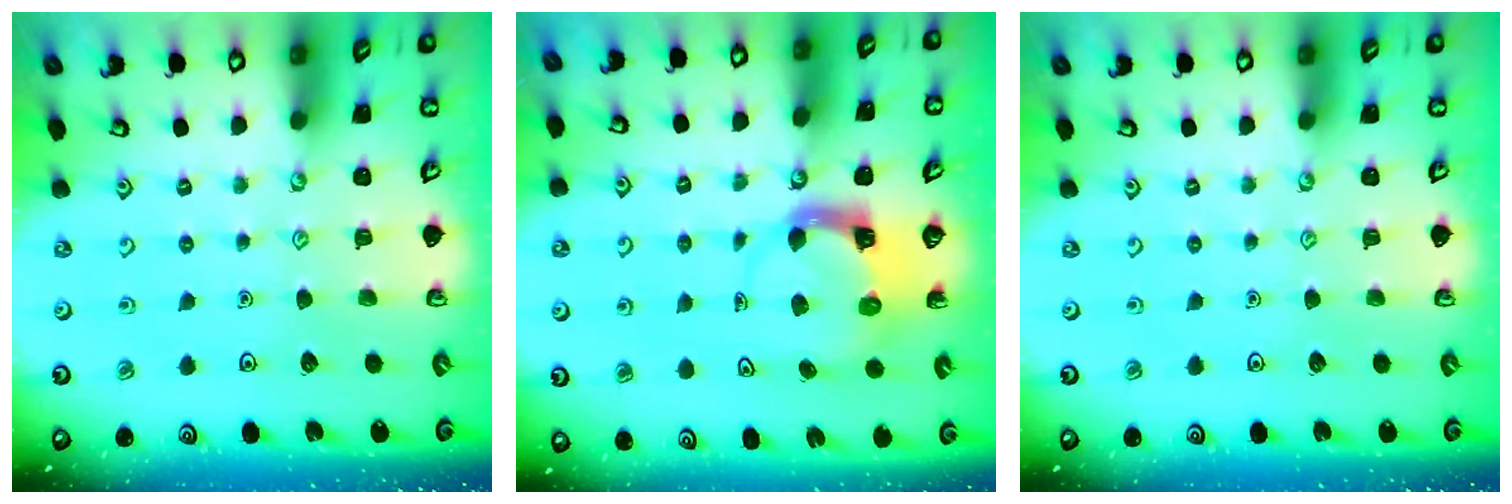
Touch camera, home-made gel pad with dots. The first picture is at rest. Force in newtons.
{"total": 3.9, "press": 3.8, "slide": 0.5}
{"total": 0.0}